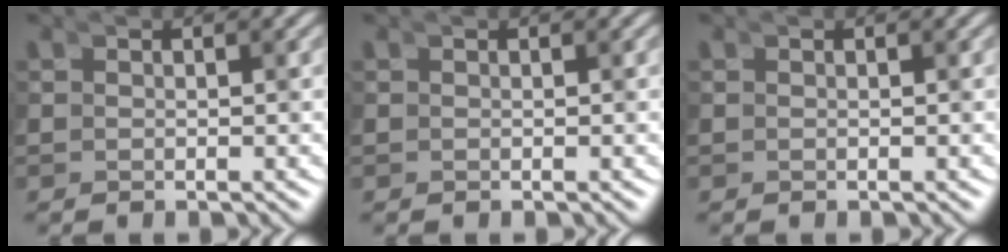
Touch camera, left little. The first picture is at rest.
{"total": 0.0}
{"total": 0.0}